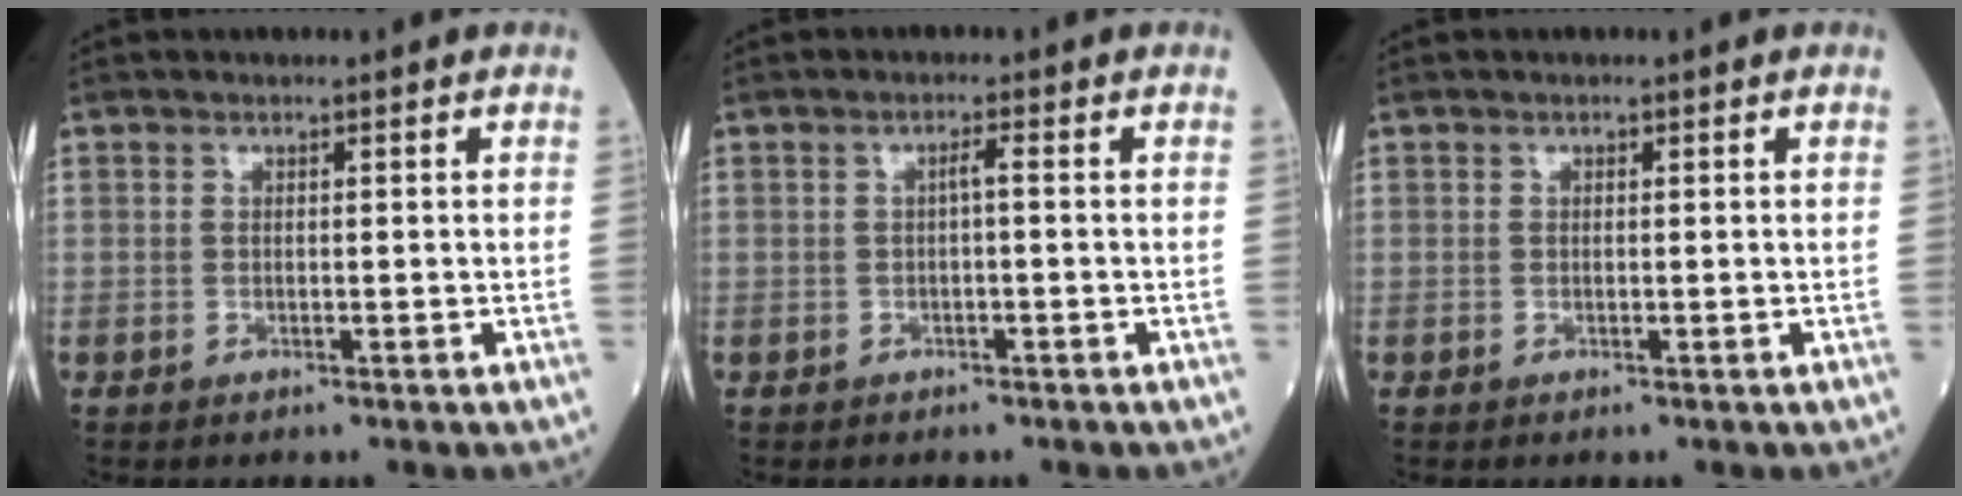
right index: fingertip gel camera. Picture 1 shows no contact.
{"total": 1.3, "force": [-0.1, 0.0, 1.3], "torque": [-0.020, 0.004, -0.002]}
{"total": 0.0}